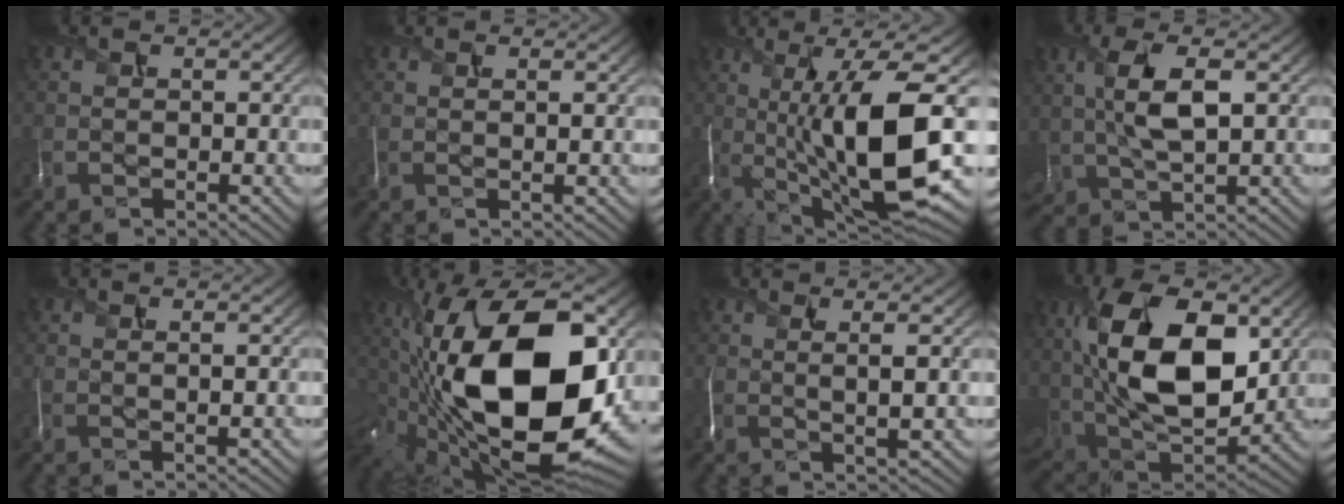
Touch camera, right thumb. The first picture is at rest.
{"total": 1.2, "force": [0.5, 0.1, 1.0], "torque": [-0.013, 0.007, 0.007]}
{"total": 16.1, "force": [-1.0, 5.6, 15.0], "torque": [-0.254, 0.008, -0.013]}
{"total": 7.4, "force": [1.9, 3.5, 6.3], "torque": [-0.148, 0.006, 0.035]}
{"total": 1.5, "force": [0.6, 0.1, 1.3], "torque": [-0.018, 0.007, 0.009]}
{"total": 20.3, "force": [0.9, 10.1, 17.5], "torque": [-0.332, -0.003, 0.008]}
{"total": 4.4, "force": [1.2, 0.6, 4.2], "torque": [-0.068, 0.004, 0.021]}
{"total": 16.5, "force": [4.2, 9.5, 12.9], "torque": [-0.261, 0.002, 0.075]}